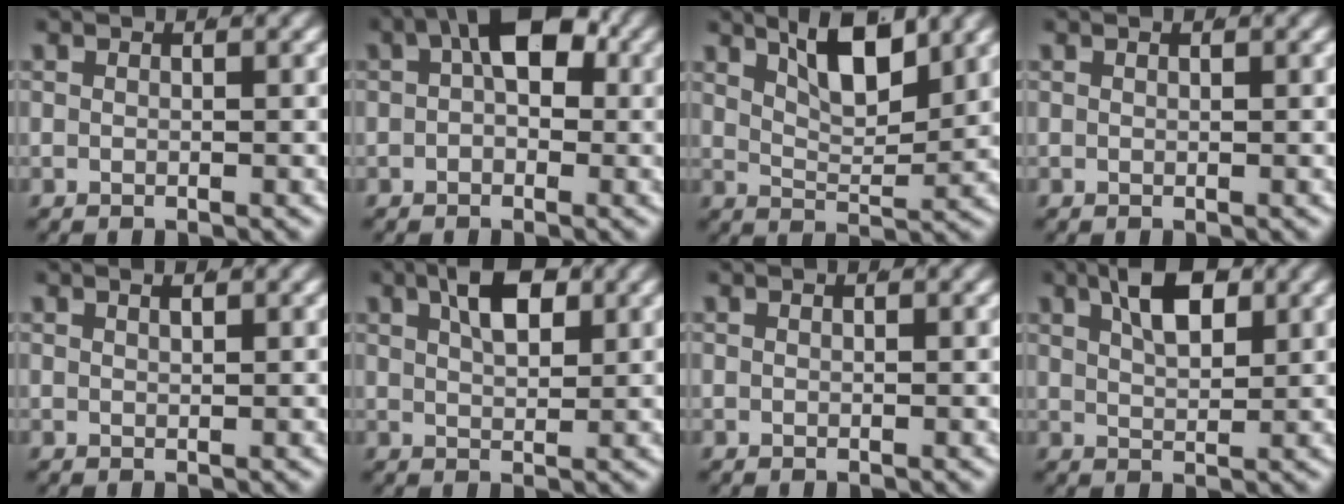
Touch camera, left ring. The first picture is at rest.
{"total": 4.8, "force": [1.4, 2.3, 4.0], "torque": [-0.058, -0.002, 0.024]}
{"total": 5.8, "force": [4.0, 1.7, 3.8], "torque": [-0.054, -0.005, 0.073]}
{"total": 0.0}
{"total": 0.9, "force": [0.5, -0.3, 0.6], "torque": [-0.003, -0.002, 0.012]}
{"total": 4.2, "force": [2.2, 1.3, 3.3], "torque": [-0.047, -0.002, 0.040]}
{"total": 0.0}
{"total": 4.6, "force": [2.5, 1.5, 3.5], "torque": [-0.057, -0.005, 0.047]}